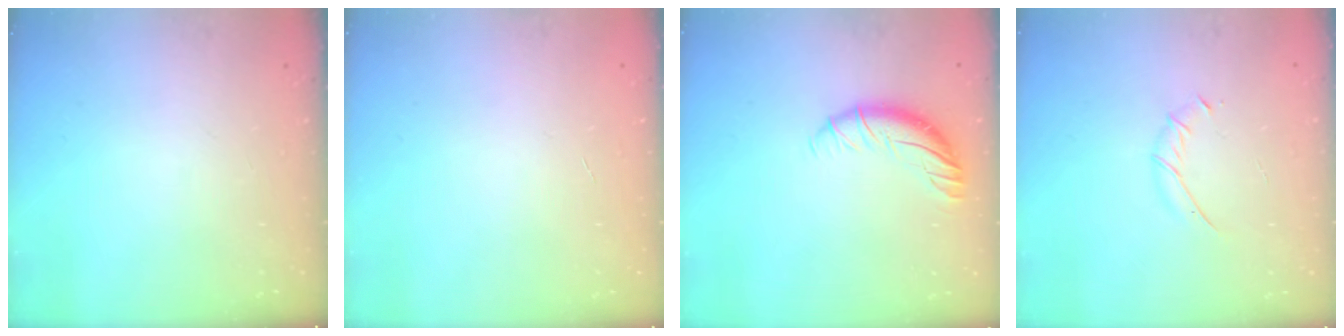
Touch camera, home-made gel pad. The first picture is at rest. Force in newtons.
{"total": 0.0}
{"total": 9.0, "press": 8.9, "slide": 1.1}
{"total": 3.8, "press": 3.7, "slide": 0.8}